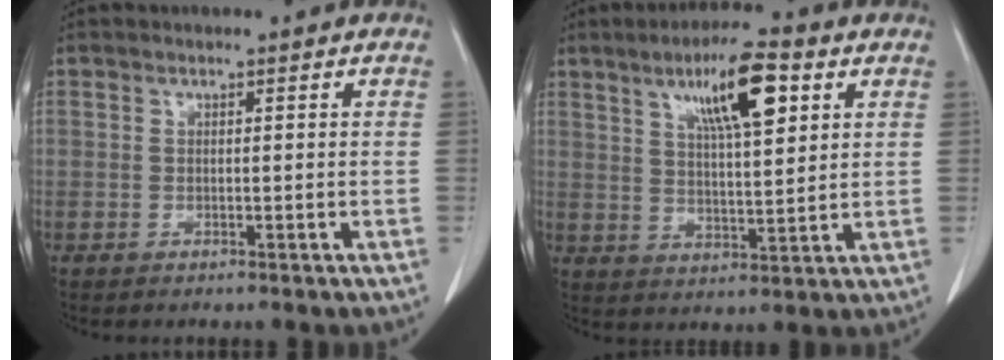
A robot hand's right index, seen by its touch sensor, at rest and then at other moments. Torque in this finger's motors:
{"motor_torque": [0.65, 0.59, 0.29, 0.12]}